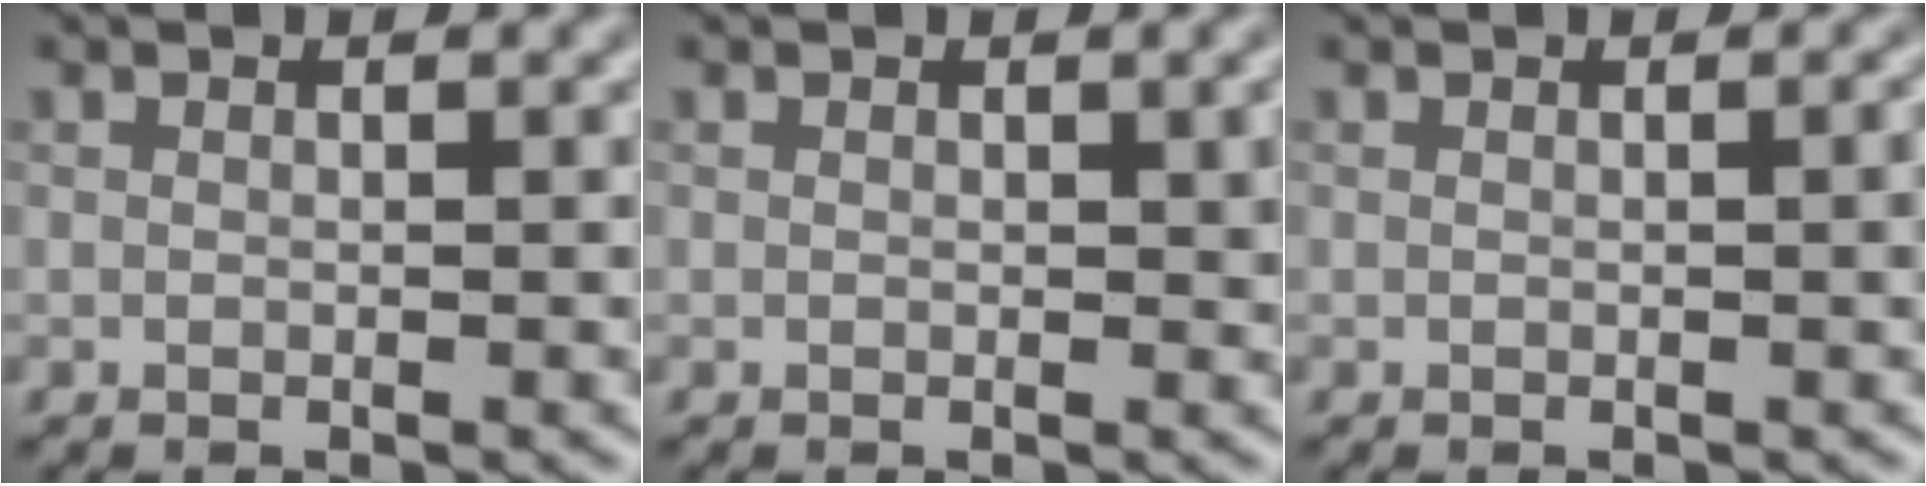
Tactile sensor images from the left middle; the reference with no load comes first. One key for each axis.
{"total": 0.8, "fx": 0.2, "fy": 0.4, "fz": 0.7, "tx": -0.006, "ty": -0.001, "tz": 0.003}
{"total": 1.9, "fx": 0.1, "fy": 0.5, "fz": 1.9, "tx": -0.018, "ty": 0.004, "tz": -0.001}